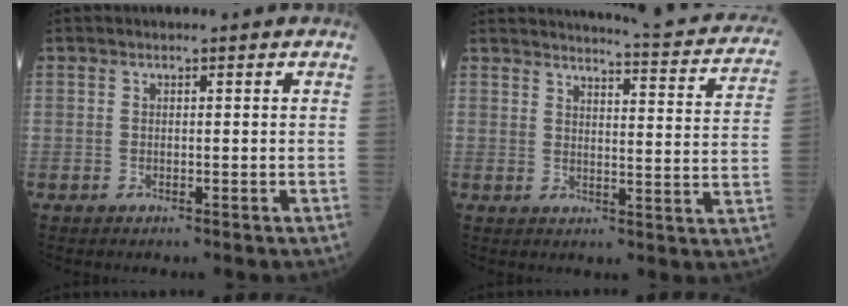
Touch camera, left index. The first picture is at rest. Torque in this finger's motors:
{"motor_torque": [-0.24, -0.42, 0.04, 0.02]}